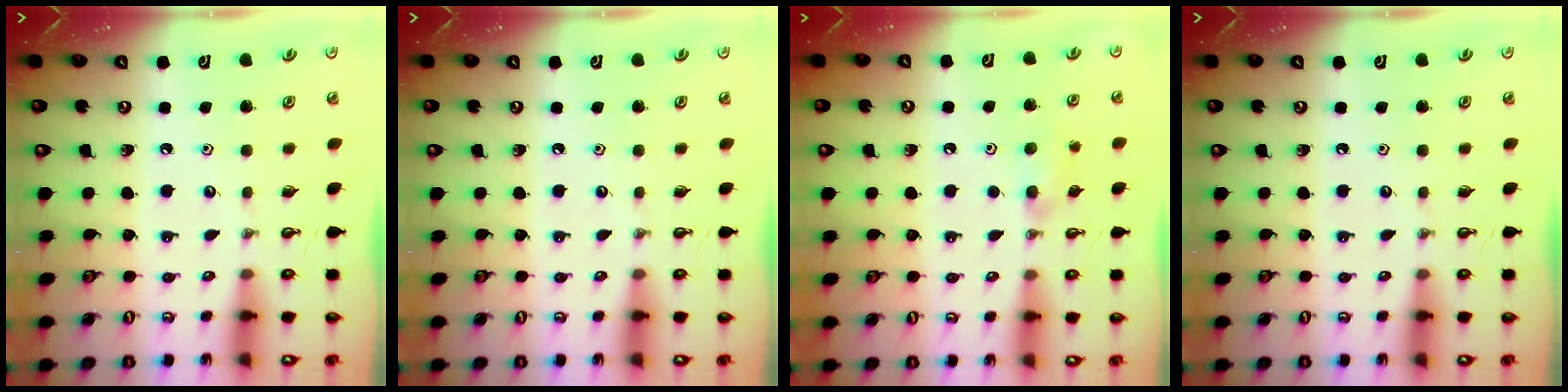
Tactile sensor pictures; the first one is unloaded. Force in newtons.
{"total": 0.0}
{"total": 10.4, "press": 6.8, "slide": 7.8}
{"total": 0.0}